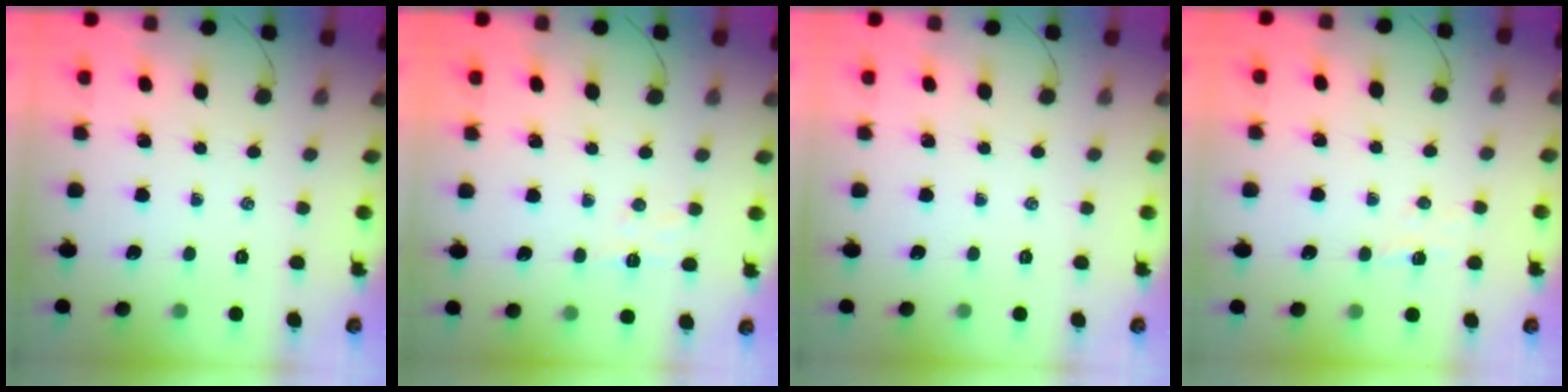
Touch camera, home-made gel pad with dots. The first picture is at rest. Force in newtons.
{"total": 5.4, "press": 5.2, "slide": 1.1}
{"total": 0.0}
{"total": 2.5, "press": 2.4, "slide": 0.7}